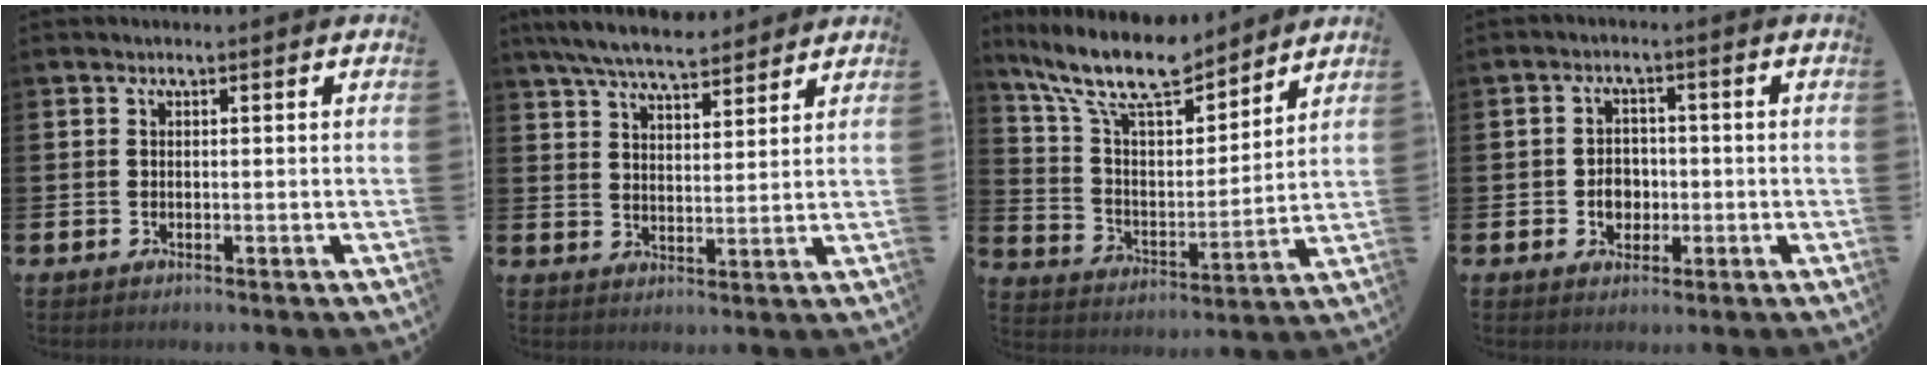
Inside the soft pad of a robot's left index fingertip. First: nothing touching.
{"total": 7.1, "force": [6.7, 1.3, 2.1], "torque": [-0.062, -0.025, 0.122]}
{"total": 12.4, "force": [10.6, 3.4, 5.3], "torque": [-0.137, -0.061, 0.188]}
{"total": 3.5, "force": [-0.7, 2.8, 1.9], "torque": [-0.025, 0.001, -0.020]}